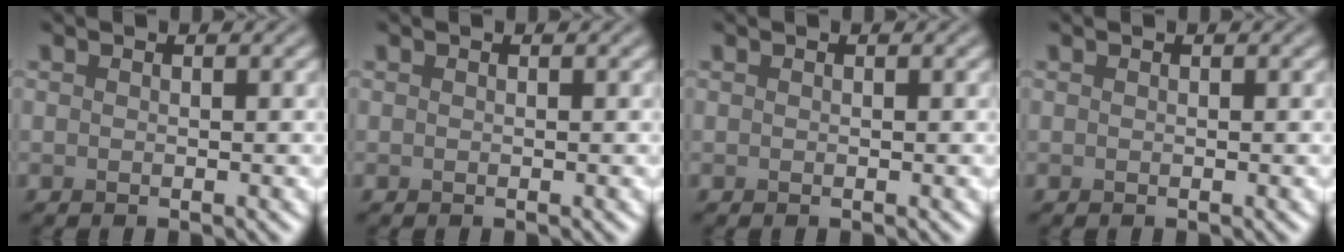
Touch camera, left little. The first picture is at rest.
{"total": 0.0}
{"total": 0.0}
{"total": 0.0}